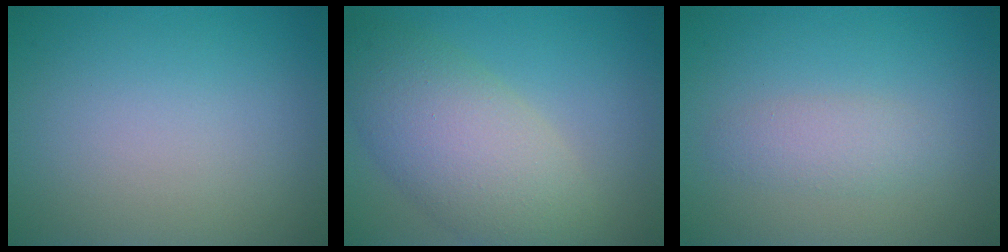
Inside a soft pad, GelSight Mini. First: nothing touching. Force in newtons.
{"total": 7.5, "press": 7.4, "slide": 0.6}
{"total": 1.9, "press": 1.9, "slide": 0.1}